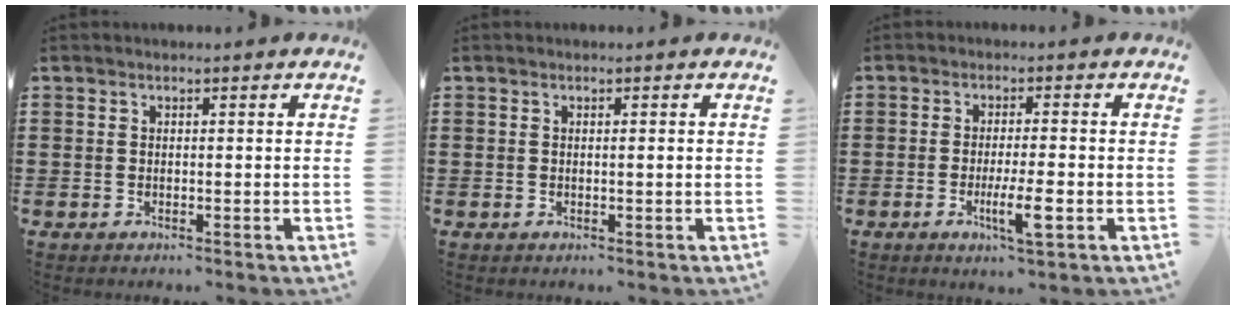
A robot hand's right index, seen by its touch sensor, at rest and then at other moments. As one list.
[{"total": 0.6, "force": [0.0, 0.0, 0.6], "torque": [-0.011, -0.001, 0.001]}, {"total": 5.8, "force": [-1.9, 0.8, 5.5], "torque": [-0.102, -0.013, -0.034]}]